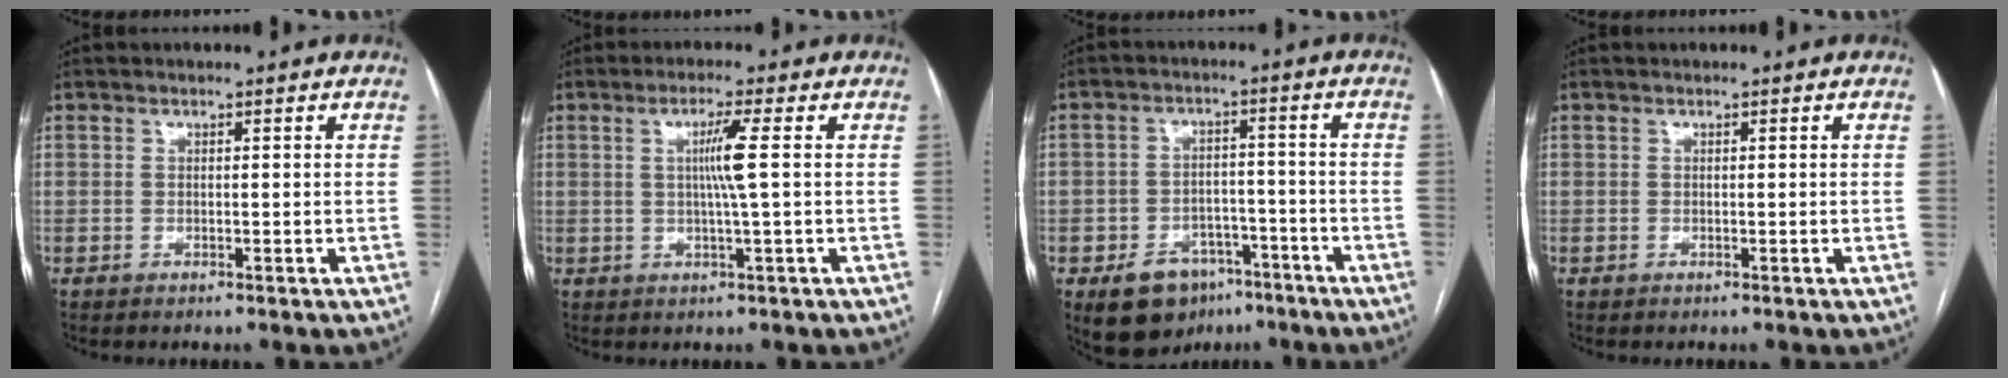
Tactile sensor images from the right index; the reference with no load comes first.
{"total": 4.3, "force": [0.7, -1.0, 4.2], "torque": [-0.082, -0.002, 0.014]}
{"total": 8.8, "force": [-5.3, 6.0, 3.7], "torque": [-0.059, 0.014, -0.073]}
{"total": 0.0}